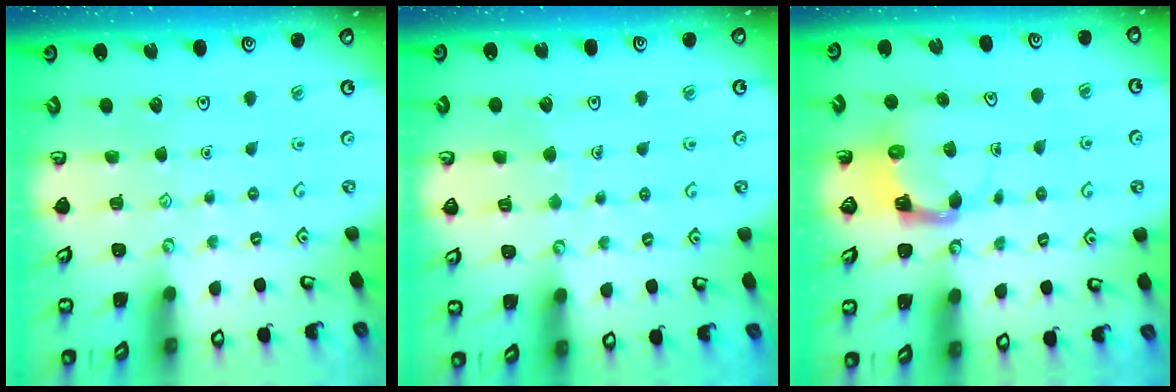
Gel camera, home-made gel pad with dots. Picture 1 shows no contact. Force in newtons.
{"total": 3.9, "press": 3.9, "slide": 0.4}
{"total": 3.9, "press": 3.8, "slide": 0.7}